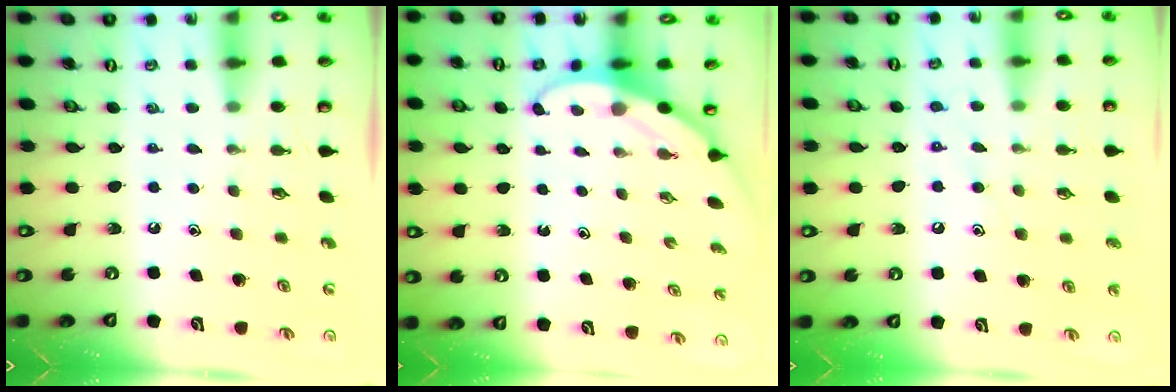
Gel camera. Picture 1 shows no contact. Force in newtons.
{"total": 3.6, "press": 3.6, "slide": 0.2}
{"total": 7.9, "press": 7.9, "slide": 0.7}